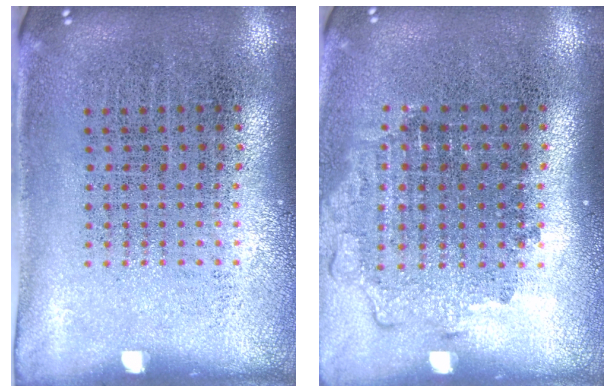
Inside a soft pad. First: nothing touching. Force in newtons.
{"total": 1.1, "press": 1.0, "slide": 0.5}